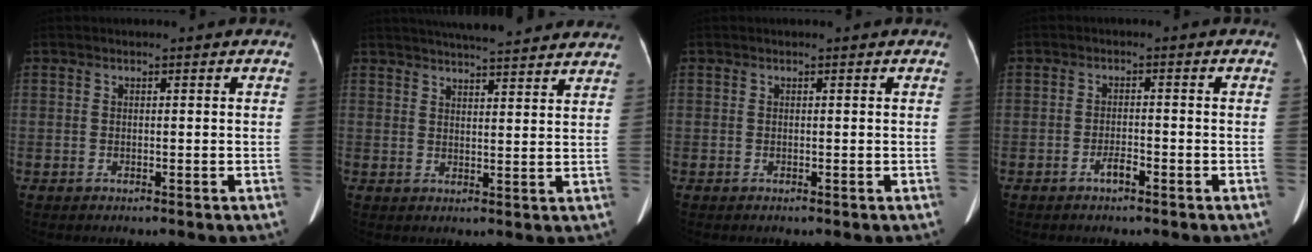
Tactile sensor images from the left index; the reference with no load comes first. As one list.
[{"total": 17.6, "force": [15.9, 2.1, 7.3], "torque": [-0.108, 0.029, 0.202]}, {"total": 0.0}, {"total": 1.9, "force": [-1.4, 0.4, 1.3], "torque": [-0.025, 0.000, -0.023]}]